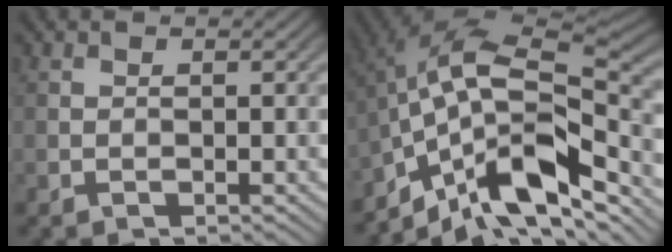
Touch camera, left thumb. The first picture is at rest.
{"total": 15.2, "force": [-6.4, 7.2, 11.8], "torque": [-0.218, 0.007, -0.128]}